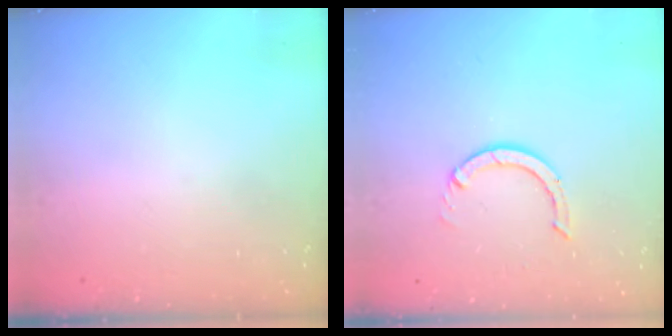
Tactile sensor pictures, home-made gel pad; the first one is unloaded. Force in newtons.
{"total": 3.7, "press": 3.7, "slide": 0.3}